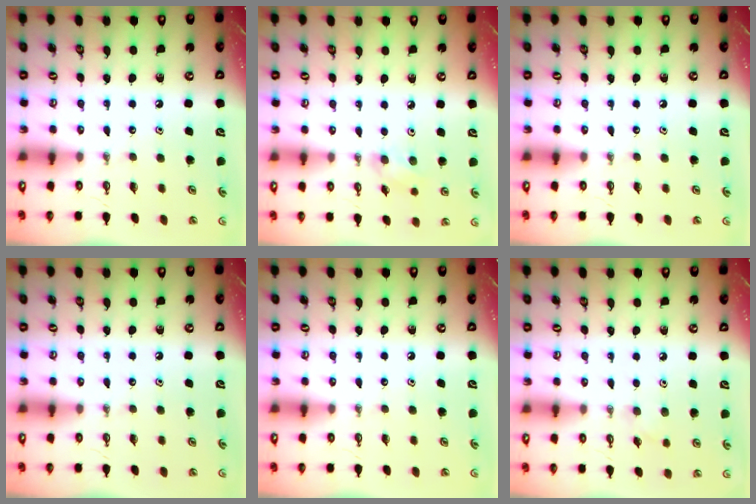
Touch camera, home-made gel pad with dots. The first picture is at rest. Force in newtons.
{"total": 5.4, "press": 4.9, "slide": 2.1}
{"total": 0.0}
{"total": 0.0}
{"total": 0.0}
{"total": 4.9, "press": 4.3, "slide": 2.2}